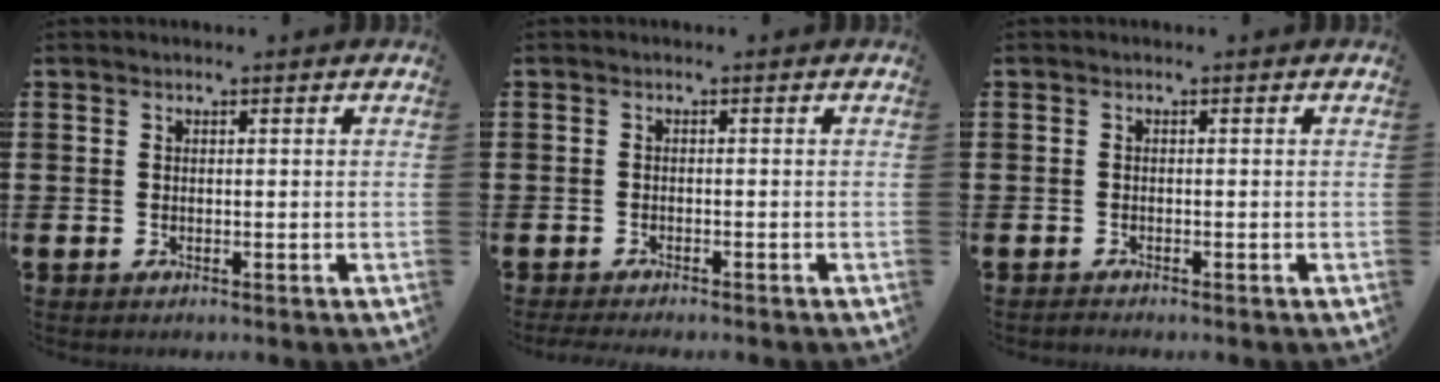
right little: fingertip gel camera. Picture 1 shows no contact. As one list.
[{"total": 0.9, "force": [-0.8, 0.0, 0.3], "torque": [-0.008, -0.002, -0.016]}, {"total": 0.5, "force": [-0.5, 0.0, 0.0], "torque": [-0.001, -0.003, -0.011]}]